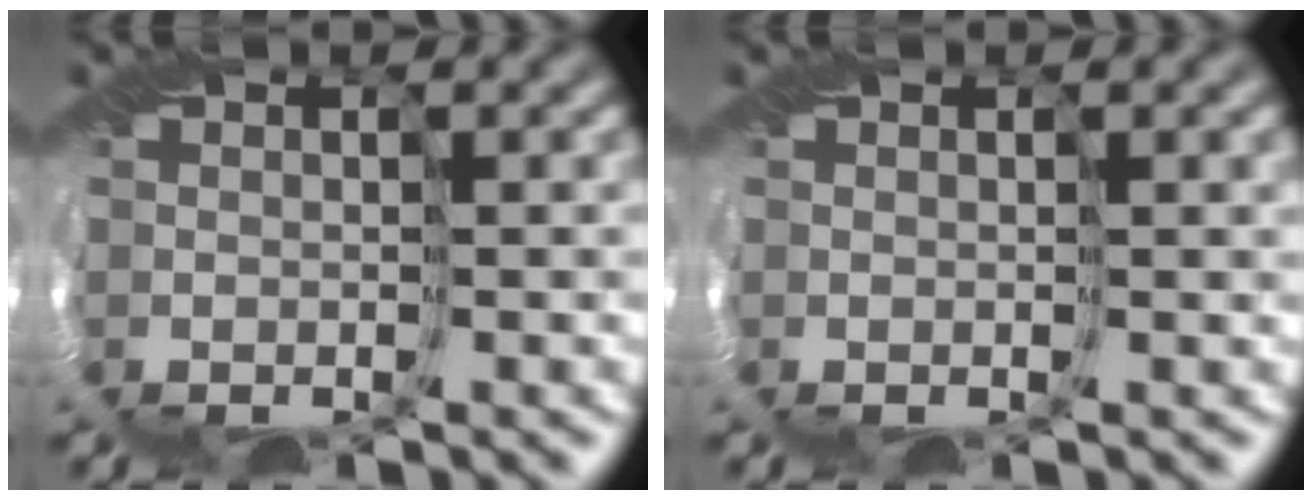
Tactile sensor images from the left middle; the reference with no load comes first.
{"total": 1.2, "force": [0.8, -0.1, 0.9], "torque": [-0.010, 0.006, 0.014]}